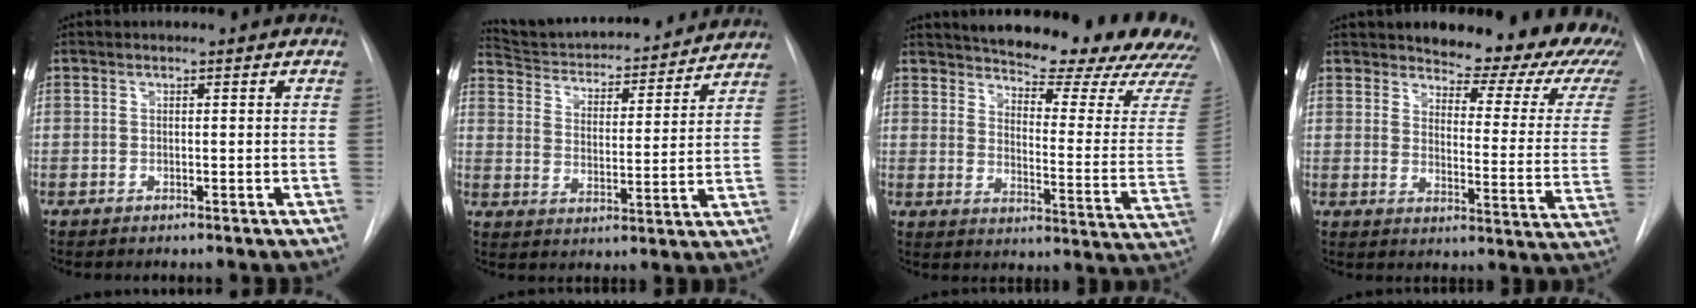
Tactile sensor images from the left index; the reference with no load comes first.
{"total": 21.0, "force": [19.7, 4.0, 5.9], "torque": [-0.090, -0.003, 0.273]}
{"total": 25.0, "force": [22.2, 3.9, 10.7], "torque": [-0.153, -0.093, 0.260]}
{"total": 20.3, "force": [17.2, 5.1, 9.4], "torque": [-0.118, -0.070, 0.199]}